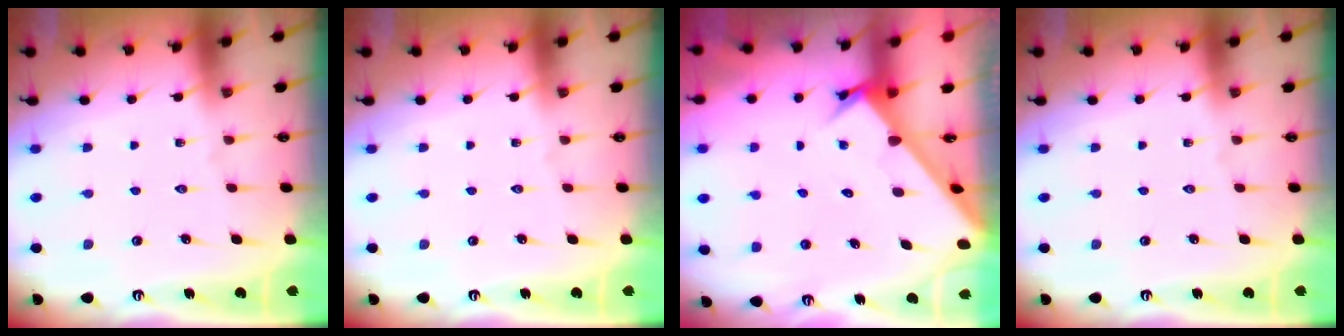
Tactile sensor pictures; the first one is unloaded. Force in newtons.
{"total": 0.0}
{"total": 2.7, "press": 2.7, "slide": 0.3}
{"total": 0.0}